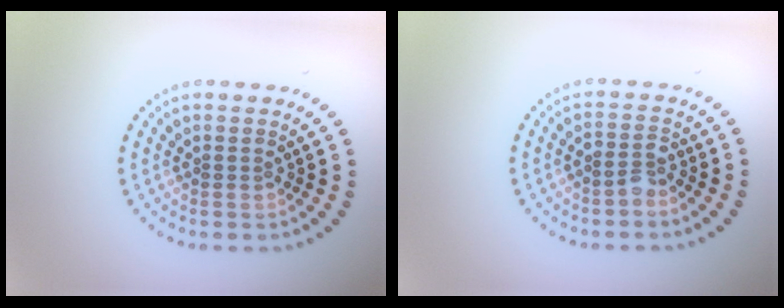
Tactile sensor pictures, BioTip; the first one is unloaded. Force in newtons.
{"total": 1.7, "press": 1.5, "slide": 0.9}